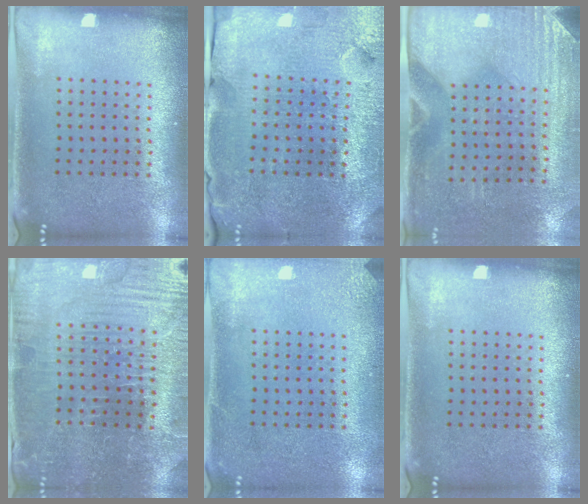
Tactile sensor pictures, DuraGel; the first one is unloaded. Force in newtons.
{"total": 3.8, "press": 3.6, "slide": 1.1}
{"total": 3.0, "press": 2.6, "slide": 1.5}
{"total": 3.6, "press": 3.6, "slide": 0.4}
{"total": 2.4, "press": 2.4, "slide": 0.3}
{"total": 0.0}